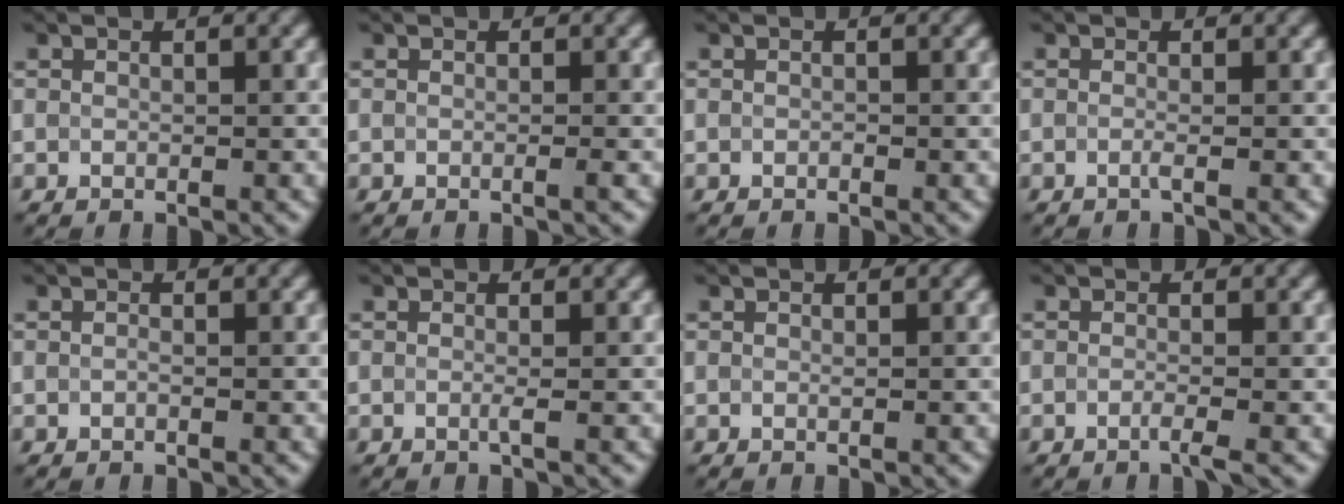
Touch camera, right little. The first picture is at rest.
{"total": 0.7, "force": [-0.5, 0.0, 0.5], "torque": [-0.007, -0.006, -0.013]}
{"total": 0.7, "force": [-0.6, -0.2, -0.3], "torque": [0.000, 0.000, -0.007]}
{"total": 0.7, "force": [-0.7, 0.0, 0.3], "torque": [-0.006, -0.007, -0.014]}
{"total": 0.9, "force": [-0.7, -0.3, -0.4], "torque": [0.002, -0.003, -0.012]}
{"total": 0.6, "force": [-0.6, -0.1, 0.2], "torque": [-0.004, -0.003, -0.010]}
{"total": 0.0}
{"total": 1.3, "force": [-1.2, -0.1, 0.5], "torque": [-0.007, -0.006, -0.024]}